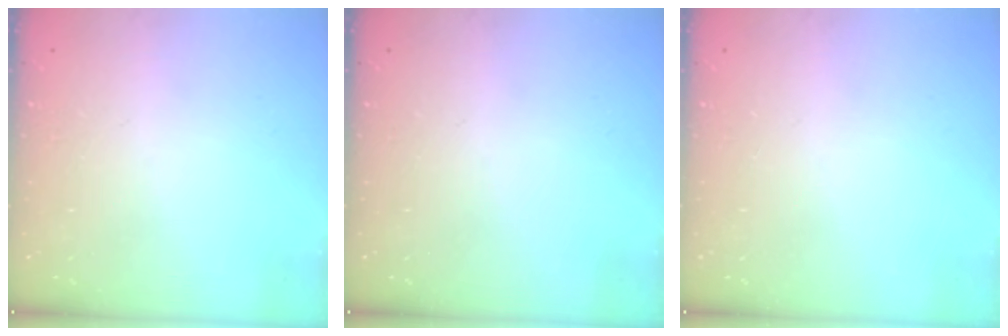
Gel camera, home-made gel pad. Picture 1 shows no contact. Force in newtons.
{"total": 0.0}
{"total": 0.0}